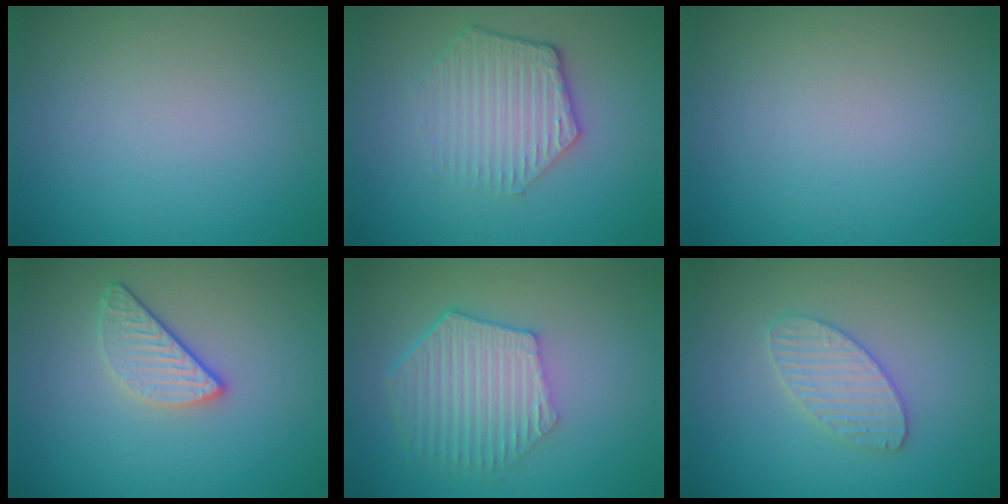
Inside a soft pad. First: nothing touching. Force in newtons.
{"total": 4.1, "press": 3.3, "slide": 2.5}
{"total": 0.0}
{"total": 2.7, "press": 2.3, "slide": 1.3}
{"total": 5.9, "press": 4.5, "slide": 3.9}
{"total": 3.0, "press": 3.0, "slide": 0.2}